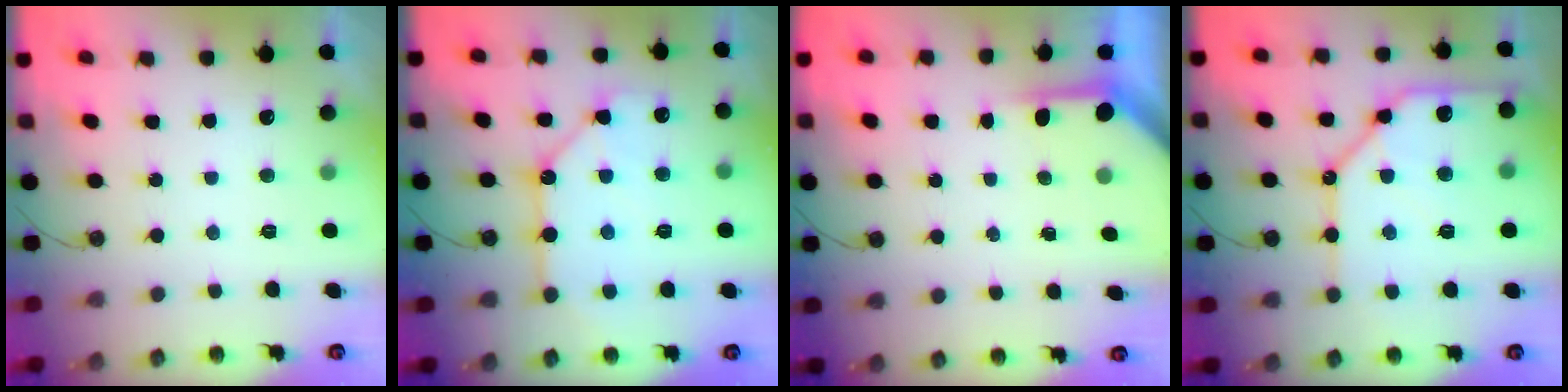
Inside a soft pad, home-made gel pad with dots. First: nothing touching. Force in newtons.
{"total": 13.5, "press": 13.5, "slide": 1.4}
{"total": 3.7, "press": 3.6, "slide": 0.4}
{"total": 17.7, "press": 17.6, "slide": 2.0}